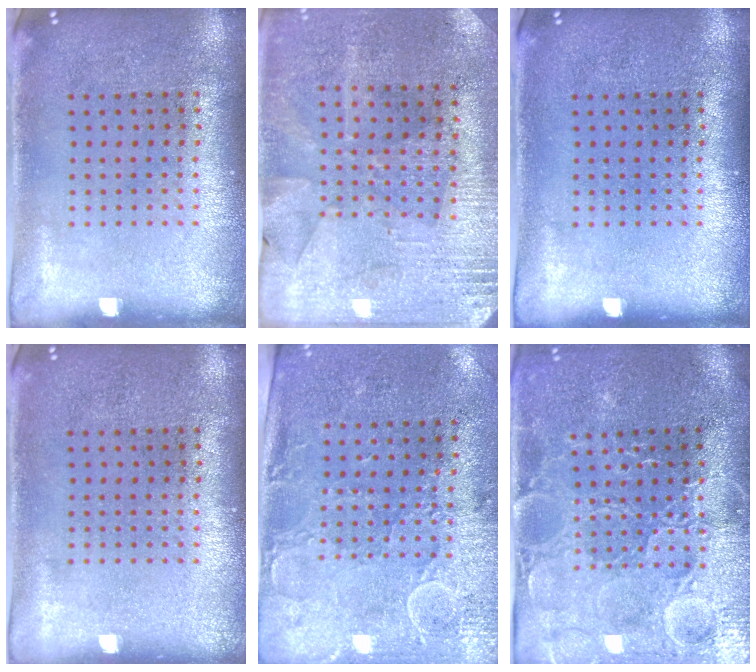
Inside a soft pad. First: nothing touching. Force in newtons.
{"total": 2.9, "press": 2.8, "slide": 0.8}
{"total": 0.0}
{"total": 0.0}
{"total": 3.0, "press": 2.5, "slide": 1.6}
{"total": 3.6, "press": 3.5, "slide": 1.0}